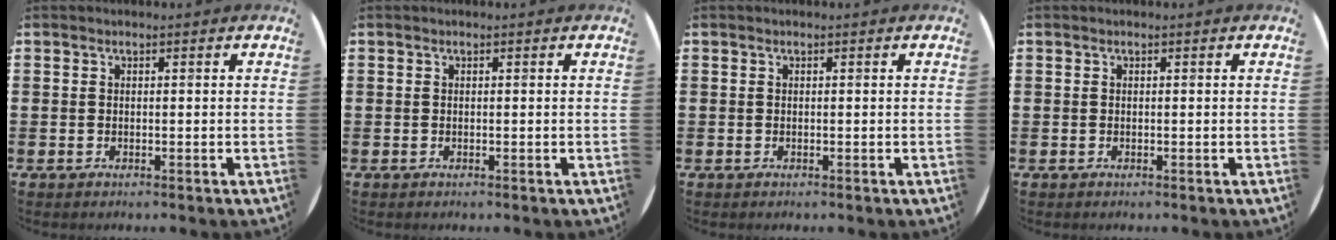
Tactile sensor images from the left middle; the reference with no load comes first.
{"total": 0.0}
{"total": 0.0}
{"total": 0.0}